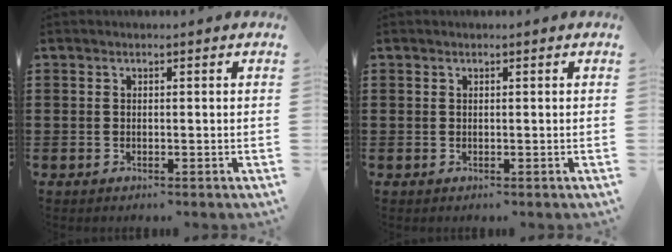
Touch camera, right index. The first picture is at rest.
{"total": 0.0}